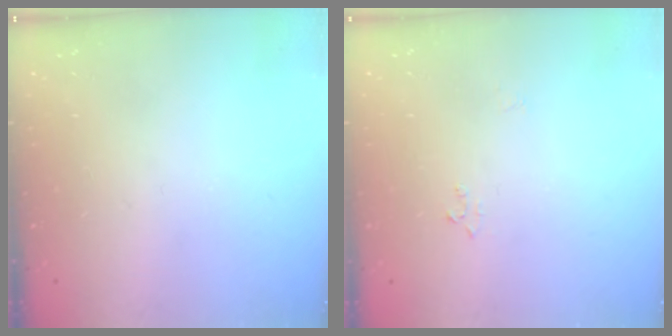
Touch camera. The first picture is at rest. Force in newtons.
{"total": 2.9, "press": 2.9, "slide": 0.3}